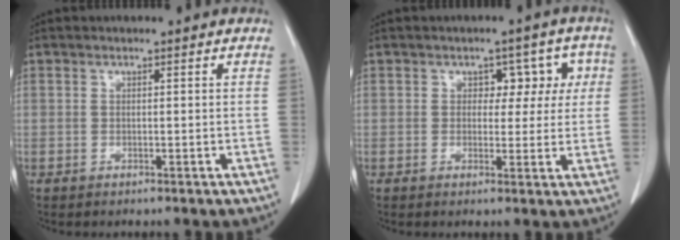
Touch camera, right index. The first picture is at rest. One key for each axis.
{"total": 5.4, "fx": 1.2, "fy": 3.8, "fz": 3.7, "tx": -0.026, "ty": 0.026, "tz": 0.016}